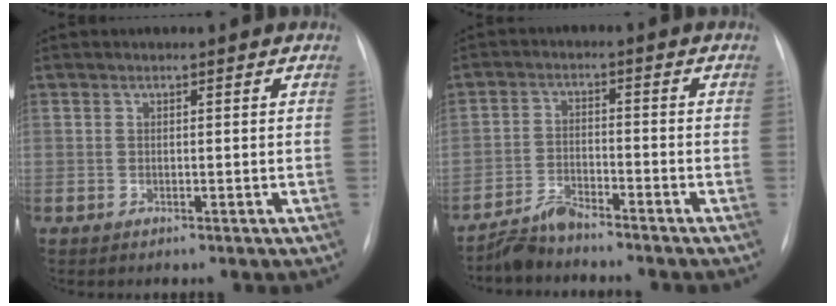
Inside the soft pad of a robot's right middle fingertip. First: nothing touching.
{"total": 4.1, "force": [-4.0, 0.2, 0.7], "torque": [-0.019, -0.016, -0.076]}